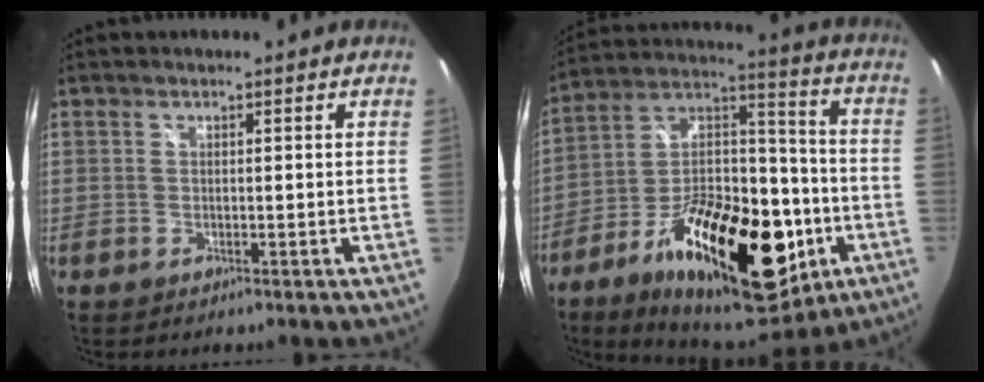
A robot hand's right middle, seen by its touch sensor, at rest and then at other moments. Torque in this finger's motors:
{"motor_torque": [1.38, -0.76, 0.96, 0.21]}